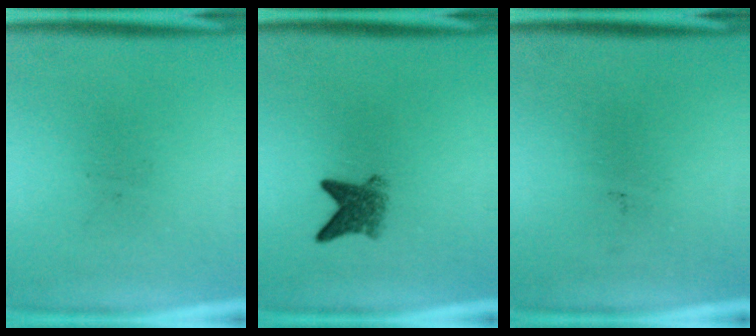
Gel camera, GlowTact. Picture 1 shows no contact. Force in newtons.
{"total": 3.8}
{"total": 0.0}